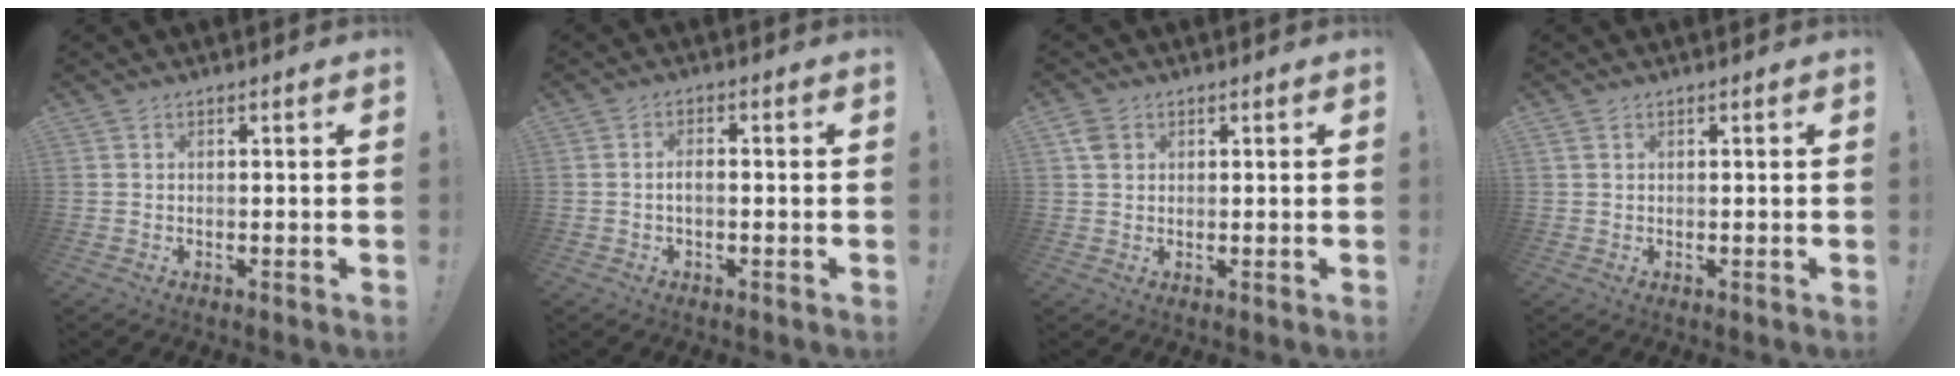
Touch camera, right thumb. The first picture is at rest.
{"total": 2.5, "force": [-0.5, 0.9, 2.3], "torque": [-0.046, 0.003, -0.010]}
{"total": 3.2, "force": [1.3, 2.6, 1.5], "torque": [-0.023, 0.001, 0.025]}
{"total": 0.7, "force": [0.4, 0.5, 0.4], "torque": [-0.016, 0.005, 0.009]}